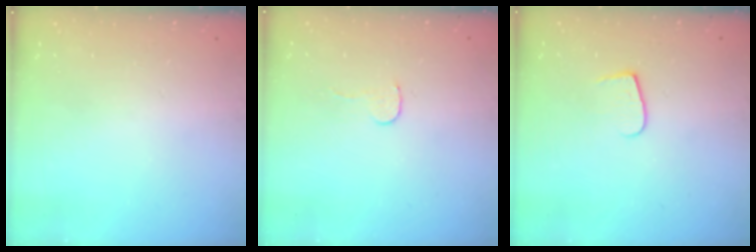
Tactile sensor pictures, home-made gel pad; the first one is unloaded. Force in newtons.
{"total": 4.1, "press": 4.1, "slide": 0.3}
{"total": 5.5, "press": 5.5, "slide": 0.5}